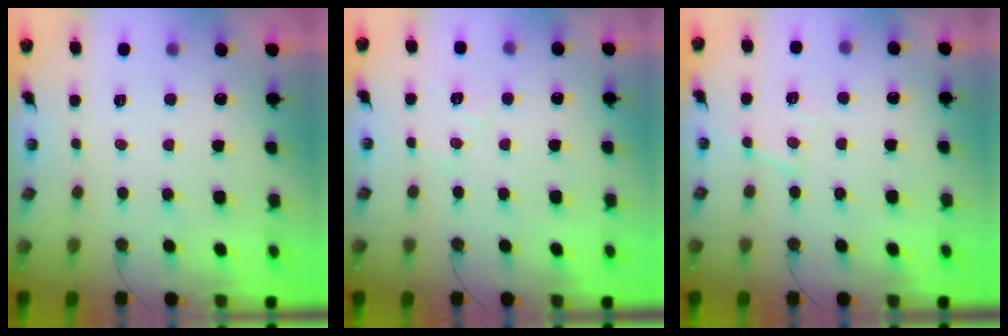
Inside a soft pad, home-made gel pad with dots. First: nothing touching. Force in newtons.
{"total": 6.8, "press": 6.7, "slide": 0.8}
{"total": 6.6, "press": 6.6, "slide": 0.3}